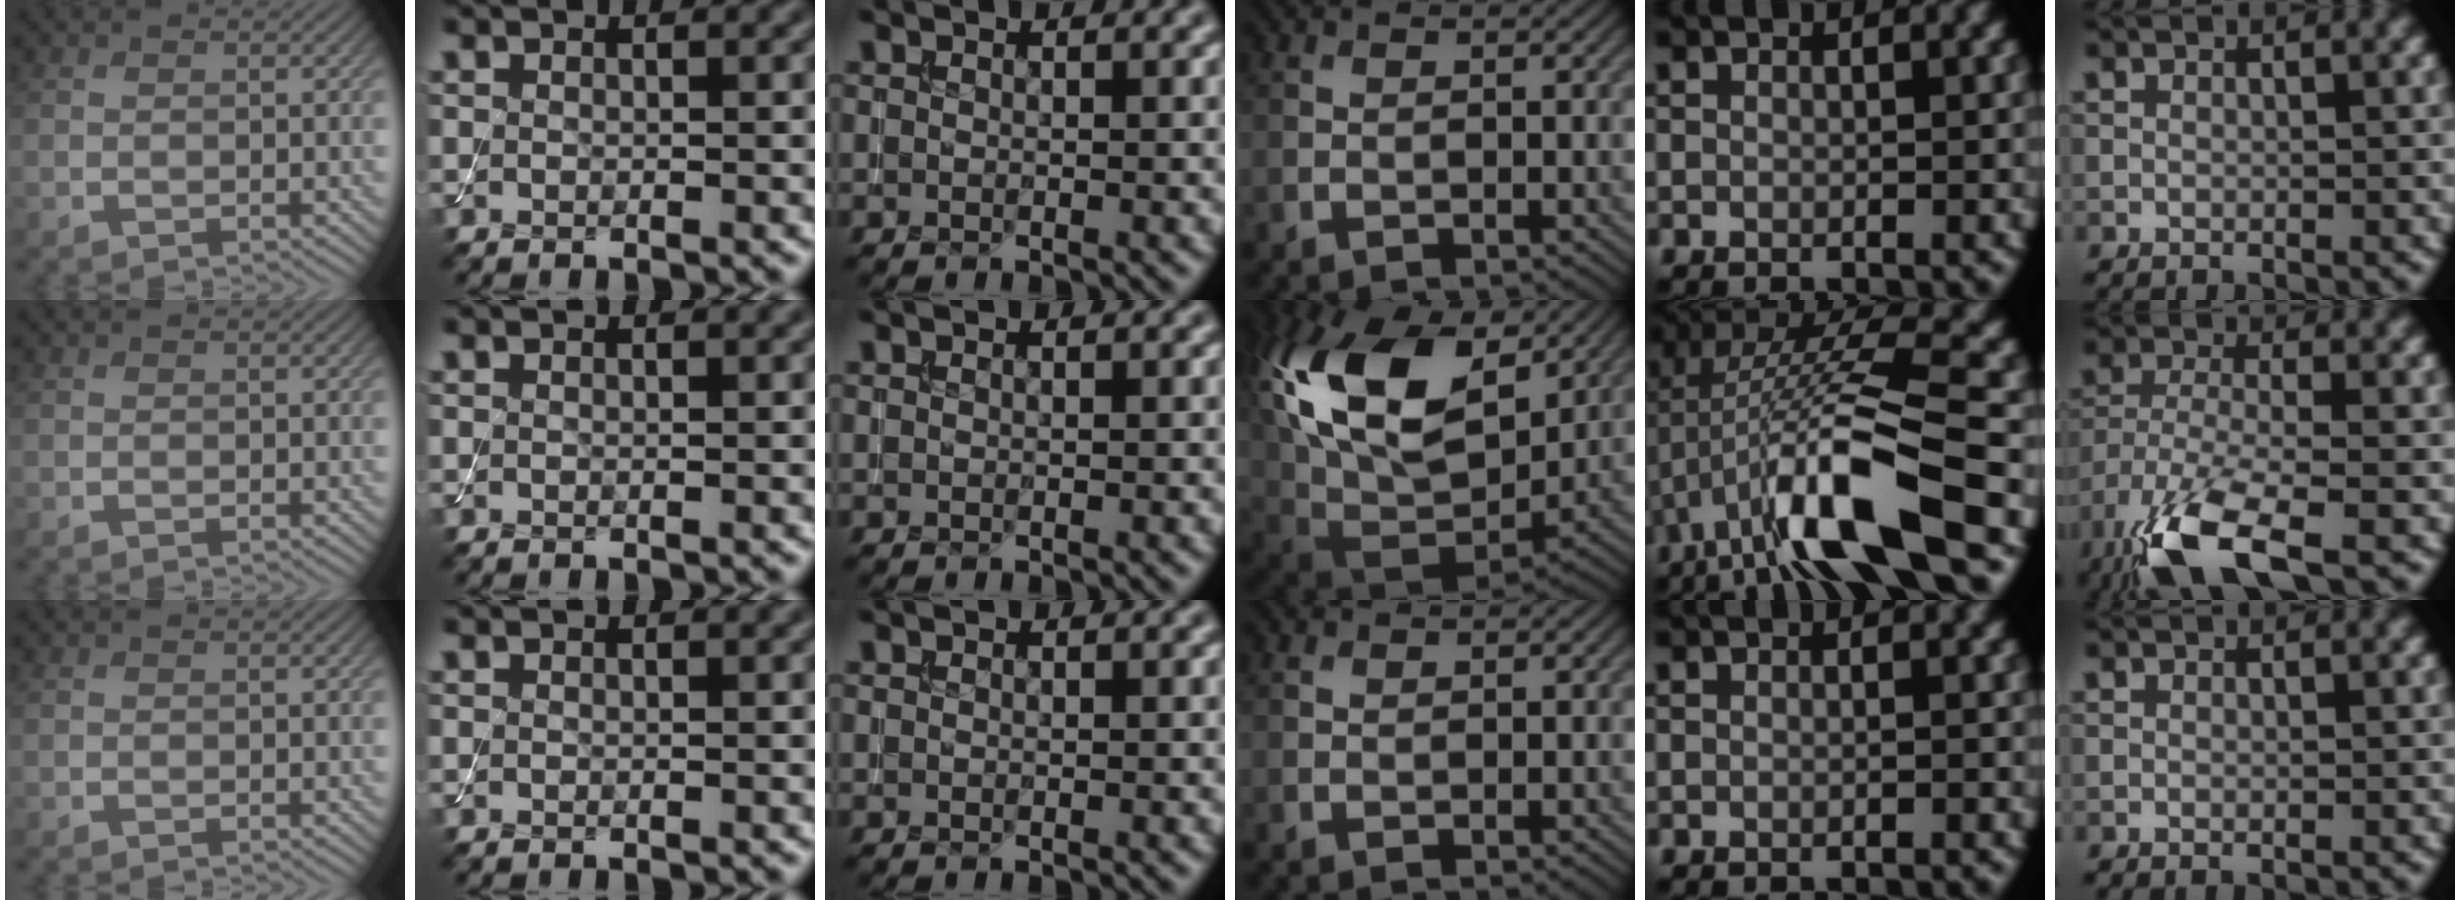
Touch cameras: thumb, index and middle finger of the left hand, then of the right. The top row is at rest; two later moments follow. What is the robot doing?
{"motion": "assemble", "object": "toy tower of hanoi"}